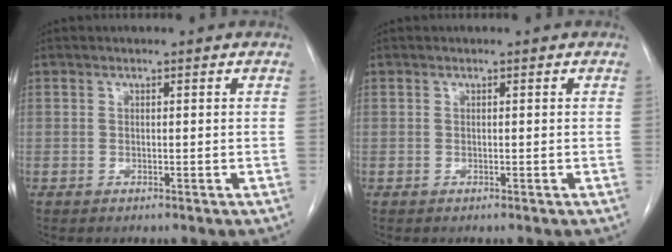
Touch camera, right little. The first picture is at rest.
{"total": 0.0}